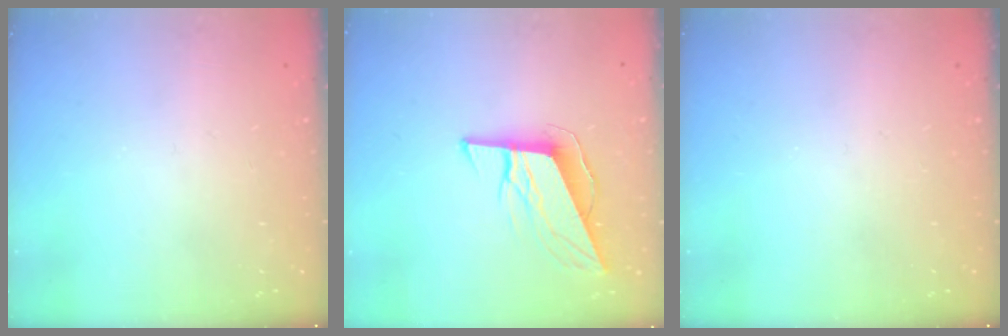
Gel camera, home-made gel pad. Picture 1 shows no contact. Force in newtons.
{"total": 9.9, "press": 9.5, "slide": 2.7}
{"total": 0.0}